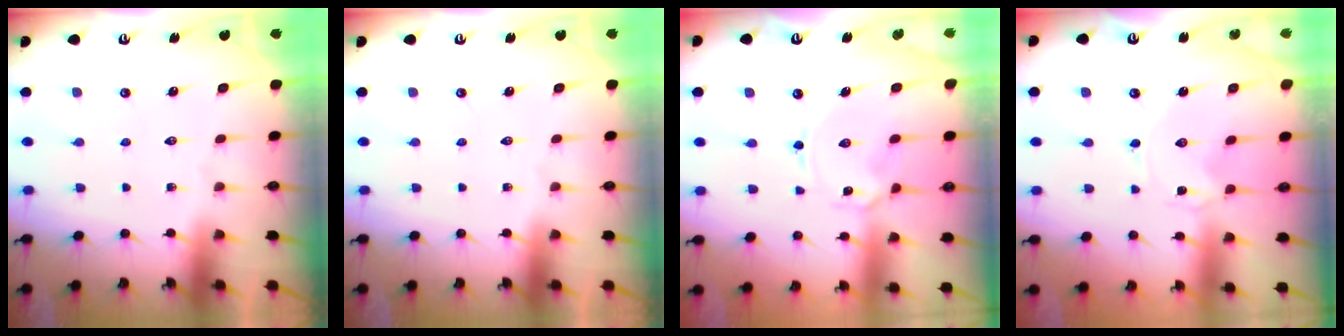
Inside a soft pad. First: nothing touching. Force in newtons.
{"total": 0.0}
{"total": 2.6, "press": 2.6, "slide": 0.4}
{"total": 0.0}